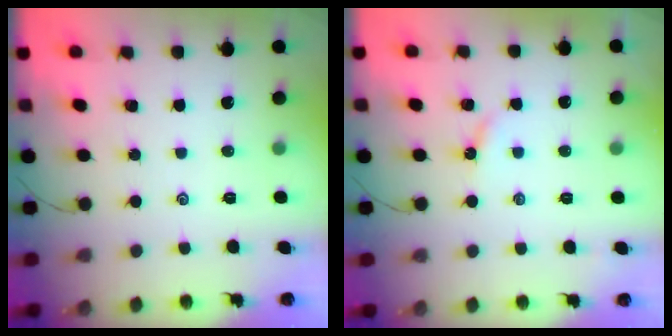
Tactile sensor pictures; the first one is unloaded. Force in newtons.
{"total": 2.9, "press": 2.9, "slide": 0.3}